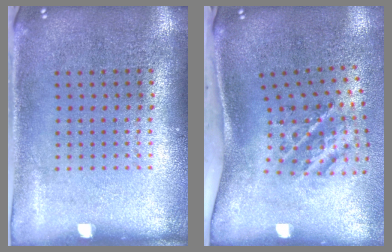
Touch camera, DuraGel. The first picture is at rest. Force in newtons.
{"total": 2.1, "press": 1.3, "slide": 1.7}